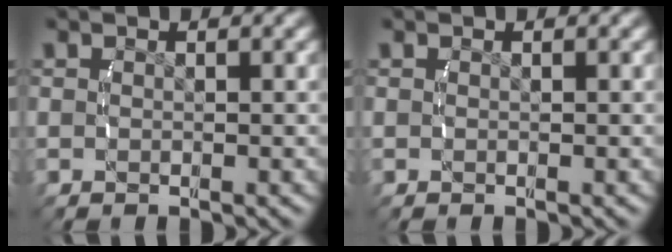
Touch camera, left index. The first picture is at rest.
{"total": 0.0}